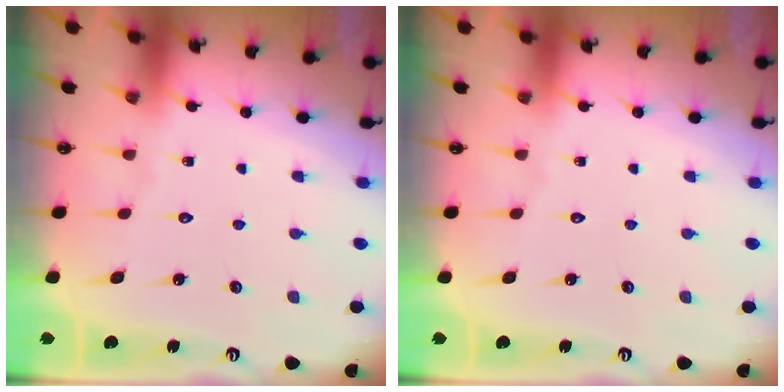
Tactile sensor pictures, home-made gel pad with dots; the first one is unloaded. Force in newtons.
{"total": 0.0}